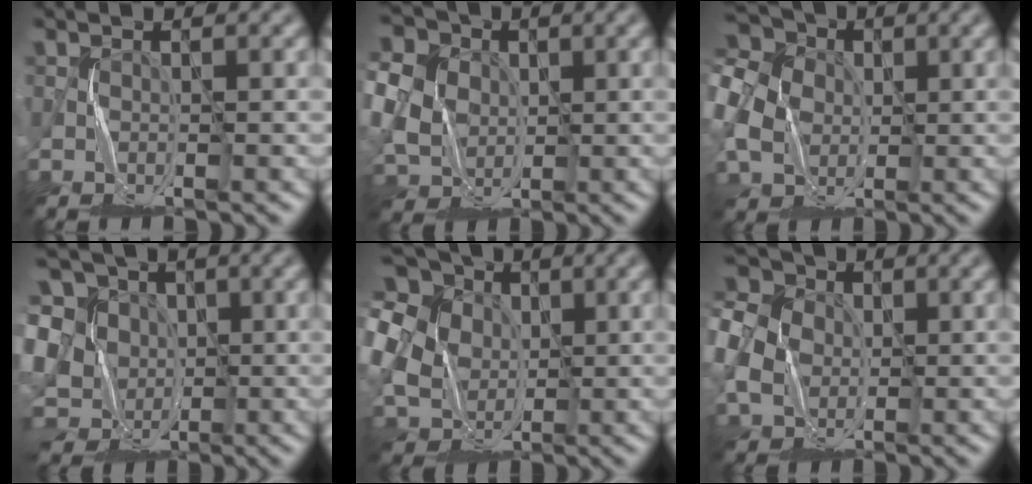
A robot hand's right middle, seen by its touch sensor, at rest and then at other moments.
{"total": 12.3, "force": [2.6, 10.6, 5.8], "torque": [-0.160, 0.032, 0.030]}
{"total": 7.9, "force": [-0.2, 6.7, 4.2], "torque": [-0.124, 0.013, -0.012]}
{"total": 13.1, "force": [-0.4, 11.1, 6.9], "torque": [-0.158, 0.025, -0.027]}
{"total": 15.1, "force": [3.0, 12.4, 8.0], "torque": [-0.204, 0.018, 0.033]}
{"total": 6.7, "force": [-0.4, 5.9, 3.2], "torque": [-0.099, 0.011, -0.018]}